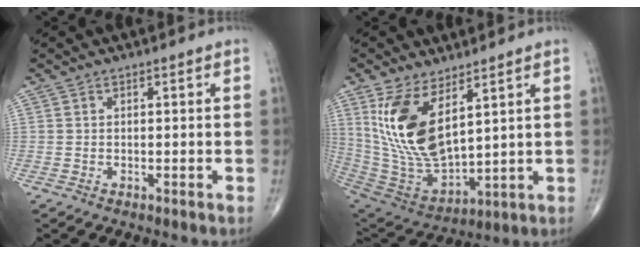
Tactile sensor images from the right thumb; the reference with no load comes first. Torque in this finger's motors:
{"motor_torque": [-0.42, 1.08, 1.68, 1.07, 0.20]}